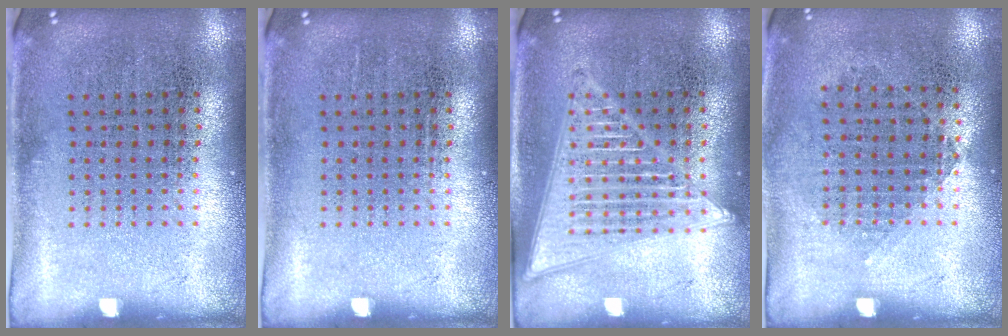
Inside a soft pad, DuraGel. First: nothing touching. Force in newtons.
{"total": 0.0}
{"total": 2.9, "press": 2.8, "slide": 0.4}
{"total": 0.9, "press": 0.8, "slide": 0.4}